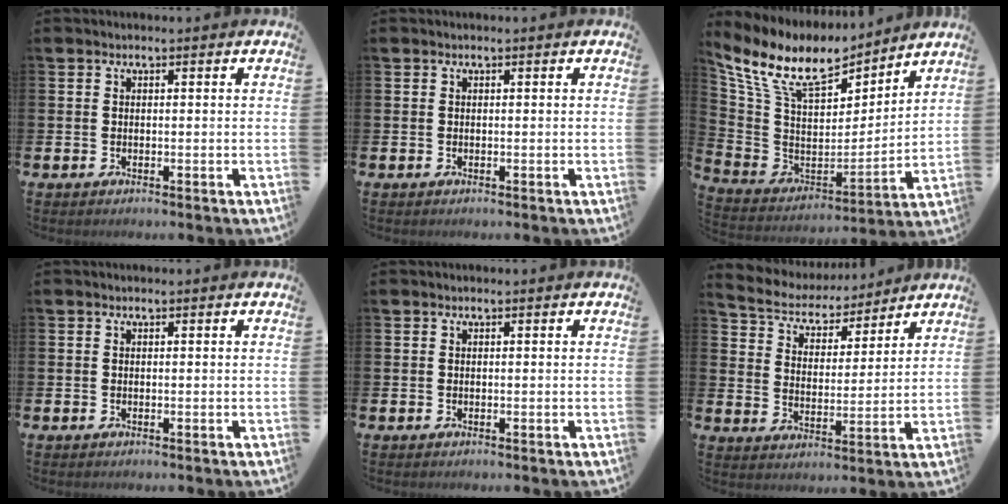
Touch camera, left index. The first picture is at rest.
{"total": 0.0}
{"total": 11.9, "force": [9.8, 4.5, 4.9], "torque": [-0.150, -0.058, 0.179]}
{"total": 0.0}
{"total": 0.0}
{"total": 5.5, "force": [5.2, 1.8, 0.3], "torque": [-0.043, -0.041, 0.089]}